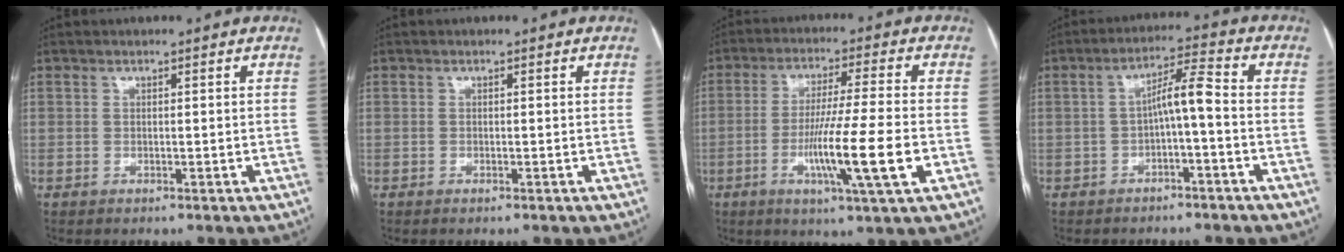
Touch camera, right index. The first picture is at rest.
{"total": 0.0}
{"total": 12.3, "force": [-3.5, -0.7, 11.8], "torque": [-0.214, -0.019, -0.066]}
{"total": 5.4, "force": [-1.0, 0.5, 5.2], "torque": [-0.088, 0.023, -0.017]}